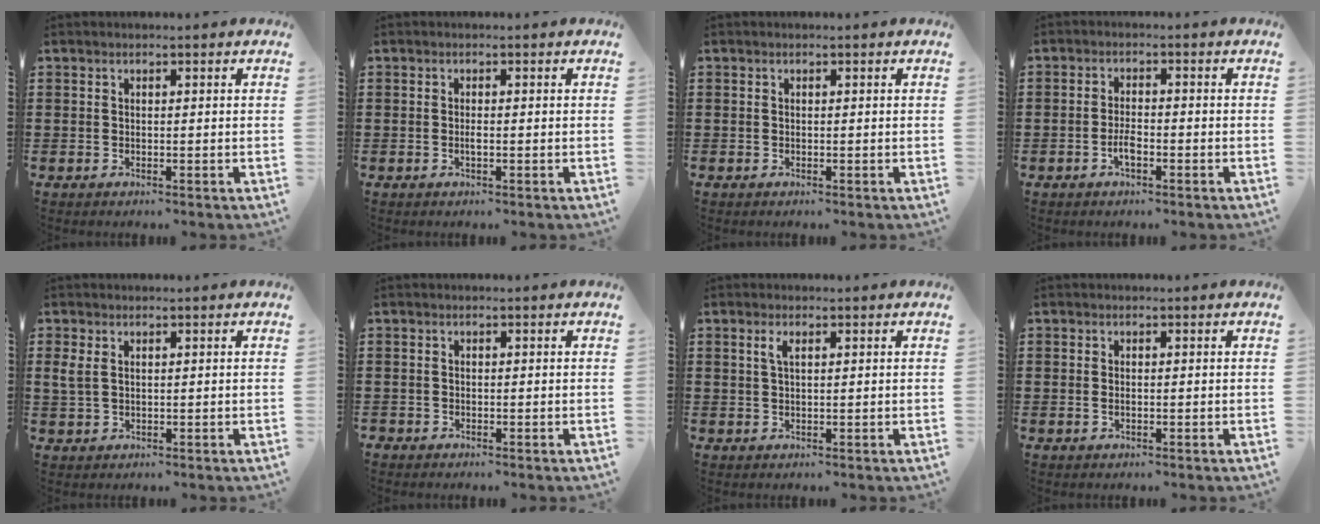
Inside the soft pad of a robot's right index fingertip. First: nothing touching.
{"total": 0.8, "force": [-0.3, 0.2, 0.8], "torque": [-0.022, -0.006, -0.006]}
{"total": 0.0}
{"total": 3.0, "force": [-1.3, 1.2, 2.4], "torque": [-0.059, 0.000, -0.028]}
{"total": 2.2, "force": [0.7, 1.3, 1.7], "torque": [-0.046, 0.001, 0.011]}
{"total": 0.6, "force": [-0.5, 0.2, 0.0], "torque": [0.000, 0.001, -0.012]}
{"total": 1.9, "force": [0.8, 0.7, 1.6], "torque": [-0.035, 0.005, 0.012]}
{"total": 0.7, "force": [-0.1, 0.3, 0.6], "torque": [-0.013, 0.000, -0.003]}